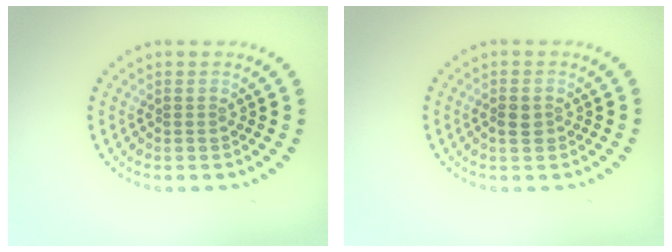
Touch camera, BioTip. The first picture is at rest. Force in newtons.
{"total": 1.5, "press": 1.5, "slide": 0.1}